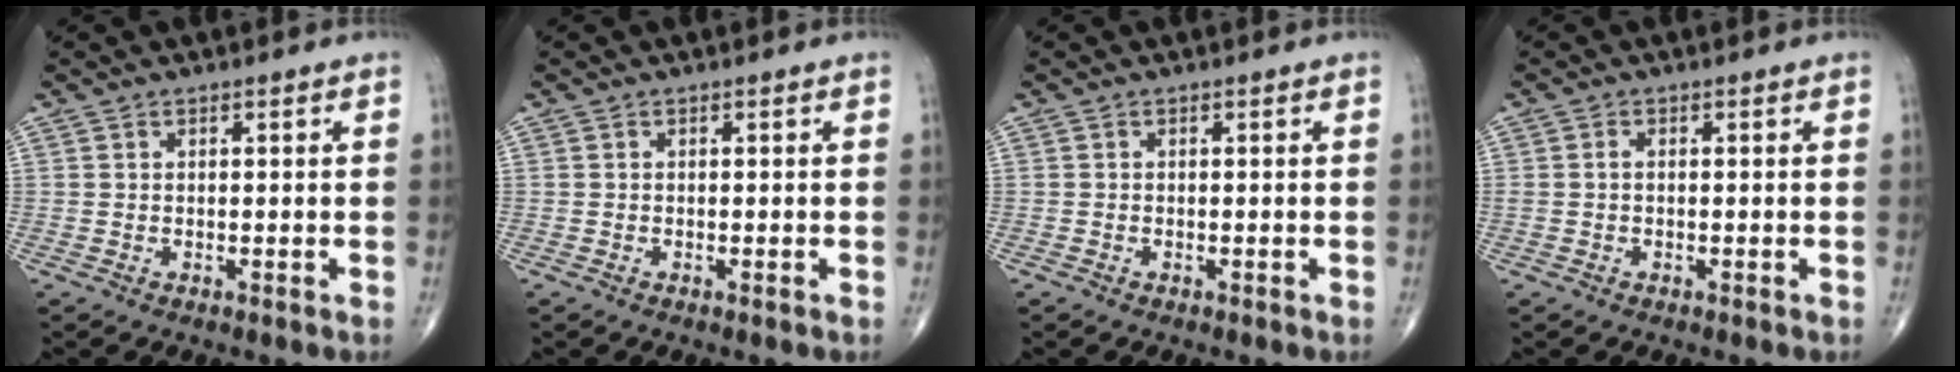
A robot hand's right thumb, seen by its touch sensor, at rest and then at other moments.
{"total": 0.0}
{"total": 0.0}
{"total": 1.1, "force": [0.0, 0.7, 0.9], "torque": [-0.022, 0.002, -0.001]}